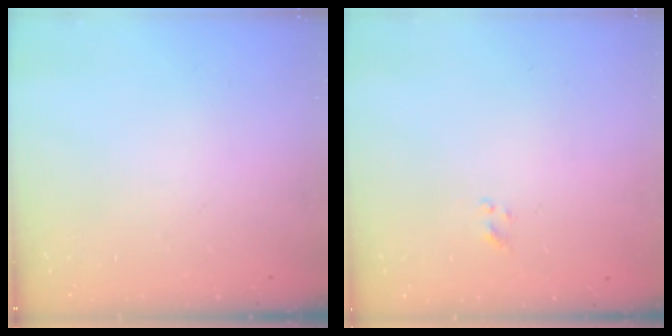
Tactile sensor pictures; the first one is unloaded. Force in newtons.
{"total": 1.3, "press": 1.1, "slide": 0.6}